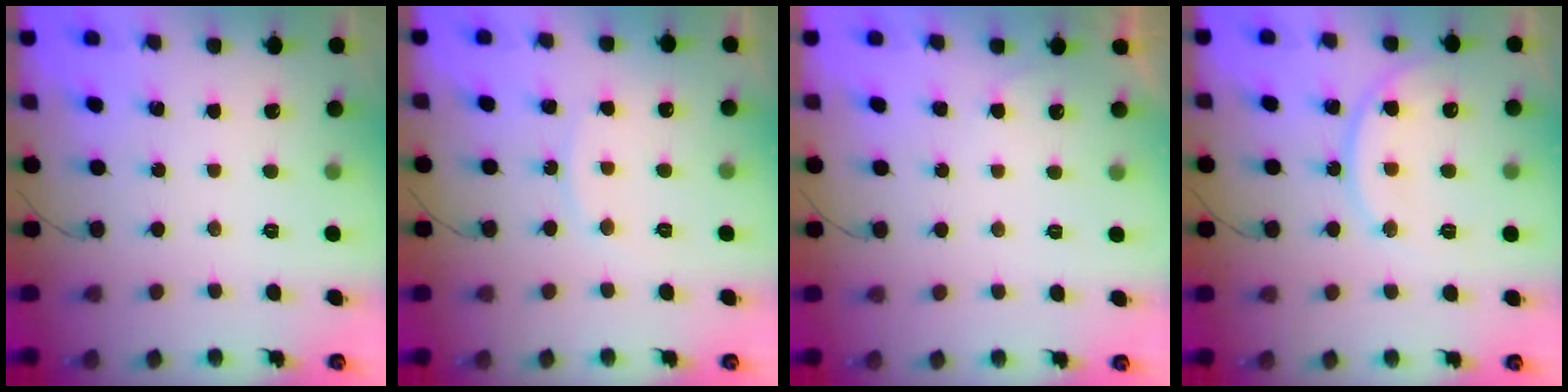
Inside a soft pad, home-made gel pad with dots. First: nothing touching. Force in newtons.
{"total": 5.4, "press": 5.4, "slide": 0.4}
{"total": 3.3, "press": 3.3, "slide": 0.7}
{"total": 12.8, "press": 12.8, "slide": 1.1}